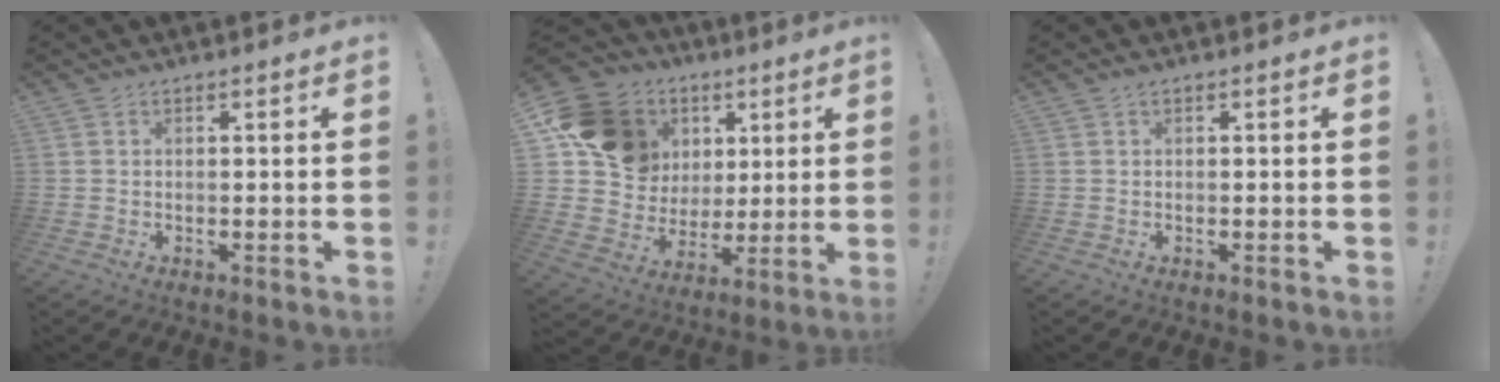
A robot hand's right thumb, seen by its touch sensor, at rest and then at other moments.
{"total": 17.9, "force": [6.8, 14.9, 7.3], "torque": [-0.102, -0.021, 0.155]}
{"total": 0.6, "force": [0.5, 0.3, 0.2], "torque": [-0.005, 0.003, 0.008]}